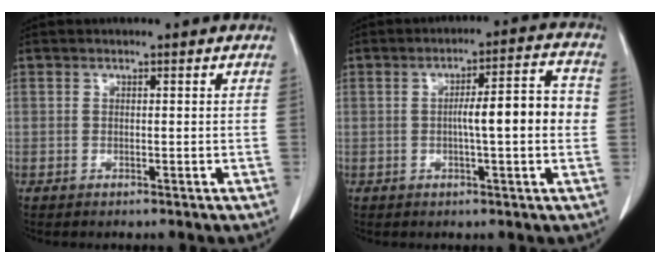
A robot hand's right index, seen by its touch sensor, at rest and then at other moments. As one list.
[{"total": 8.8, "force": [-0.4, 0.8, 8.7], "torque": [-0.123, 0.021, -0.009]}]